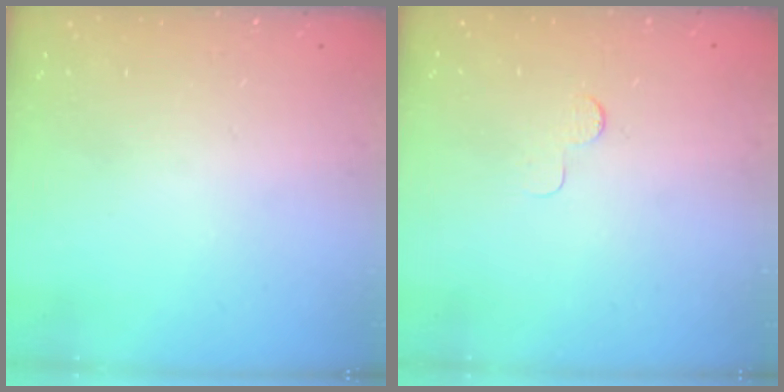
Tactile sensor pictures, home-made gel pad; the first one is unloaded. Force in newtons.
{"total": 3.0, "press": 2.9, "slide": 0.3}